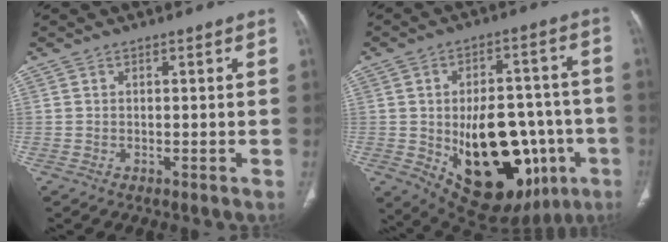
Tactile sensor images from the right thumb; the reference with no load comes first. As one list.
[{"total": 26.2, "force": [-6.6, 14.4, 20.8], "torque": [-0.268, 0.015, -0.064]}]